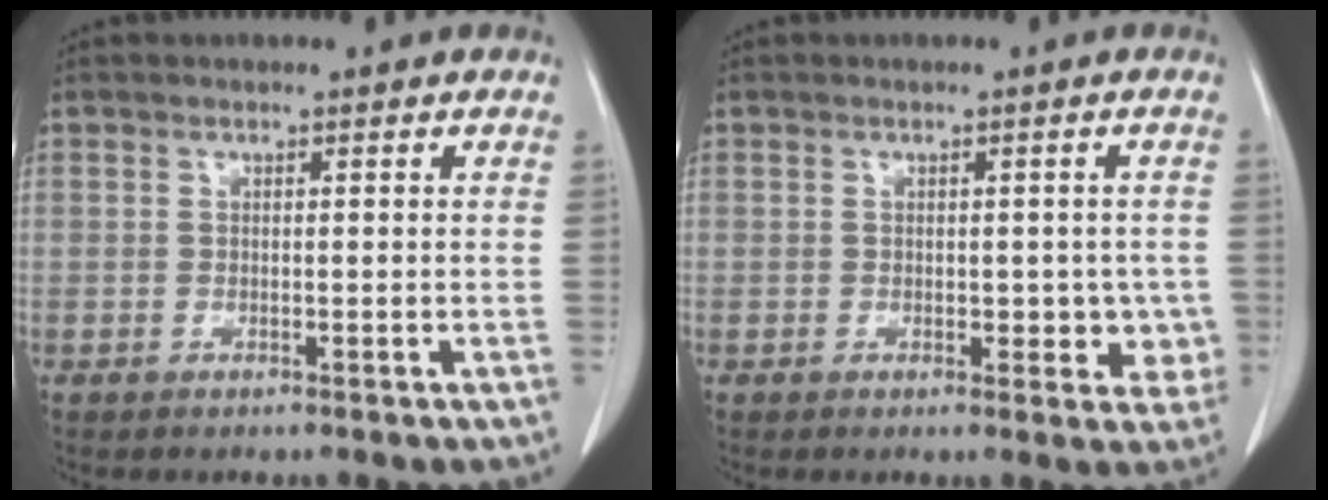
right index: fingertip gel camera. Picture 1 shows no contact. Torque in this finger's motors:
{"motor_torque": [-0.03, 0.20, 0.09, 0.04]}